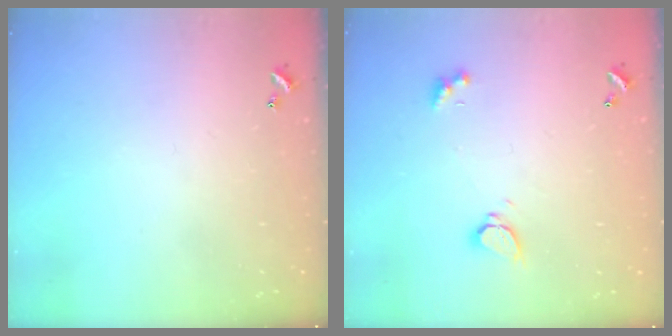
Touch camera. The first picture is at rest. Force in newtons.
{"total": 2.4, "press": 2.3, "slide": 0.4}